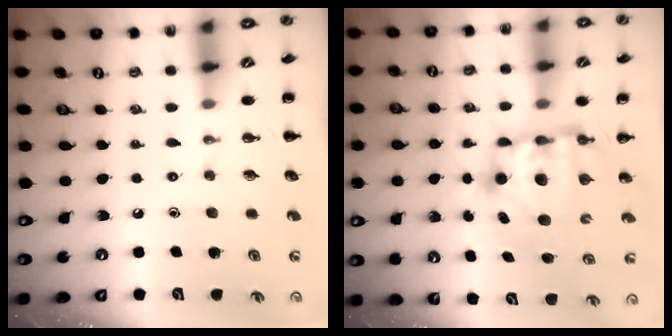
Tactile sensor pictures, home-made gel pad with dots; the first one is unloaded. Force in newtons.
{"total": 10.0, "press": 9.8, "slide": 1.9}